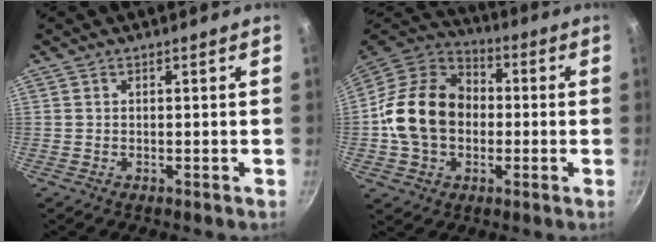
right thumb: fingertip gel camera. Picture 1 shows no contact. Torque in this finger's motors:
{"motor_torque": [1.35, 2.89, 1.00, -1.38, 0.40]}